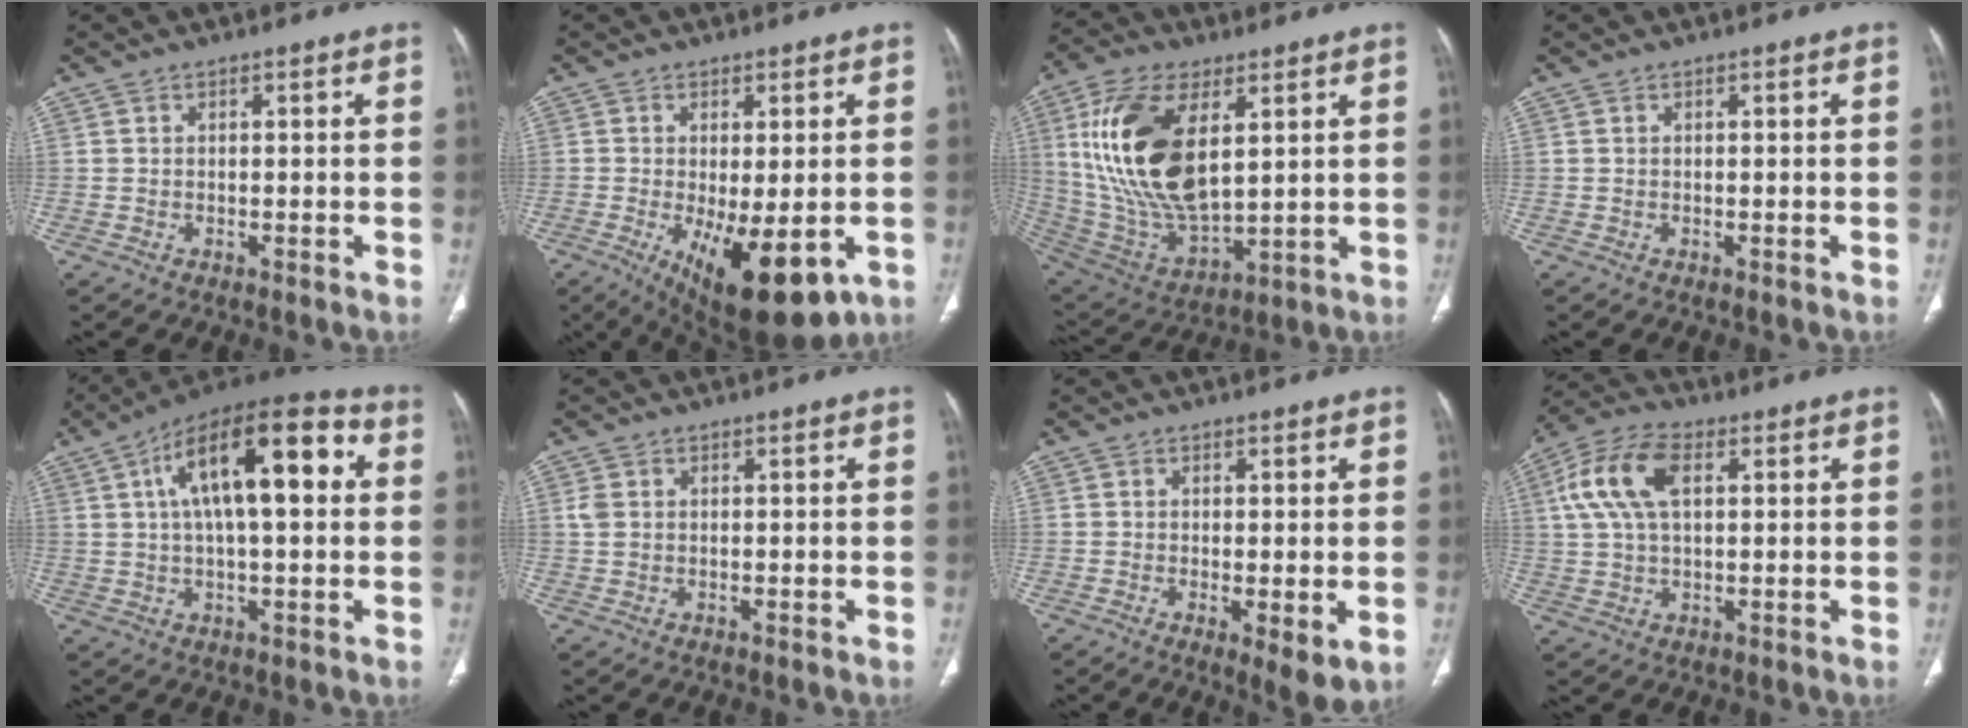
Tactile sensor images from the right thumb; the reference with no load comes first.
{"total": 14.8, "force": [-5.1, 5.9, 12.5], "torque": [-0.179, -0.019, -0.058]}
{"total": 22.0, "force": [5.8, 11.0, 18.1], "torque": [-0.354, -0.028, 0.117]}
{"total": 0.0}
{"total": 19.7, "force": [4.6, 7.7, 17.5], "torque": [-0.265, 0.027, 0.062]}
{"total": 1.8, "force": [0.4, 1.4, 1.1], "torque": [-0.029, 0.003, 0.010]}
{"total": 3.5, "force": [-0.4, 1.0, 3.3], "torque": [-0.059, -0.015, -0.008]}
{"total": 11.7, "force": [3.3, 6.4, 9.2], "torque": [-0.194, 0.020, 0.059]}